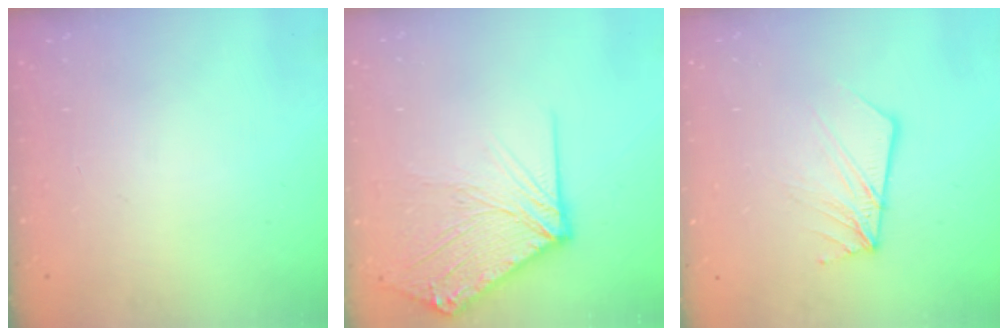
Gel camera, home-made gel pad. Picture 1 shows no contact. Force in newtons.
{"total": 12.5, "press": 12.4, "slide": 1.9}
{"total": 9.3, "press": 9.2, "slide": 1.3}